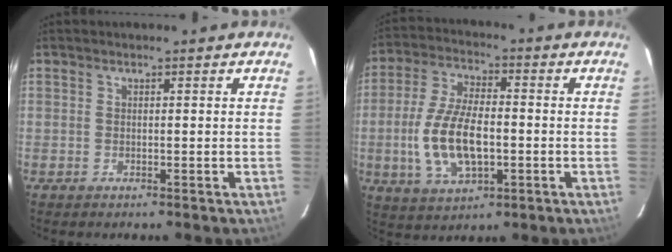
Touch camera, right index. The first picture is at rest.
{"total": 13.7, "force": [-2.3, 6.6, 11.8], "torque": [-0.244, -0.002, -0.037]}